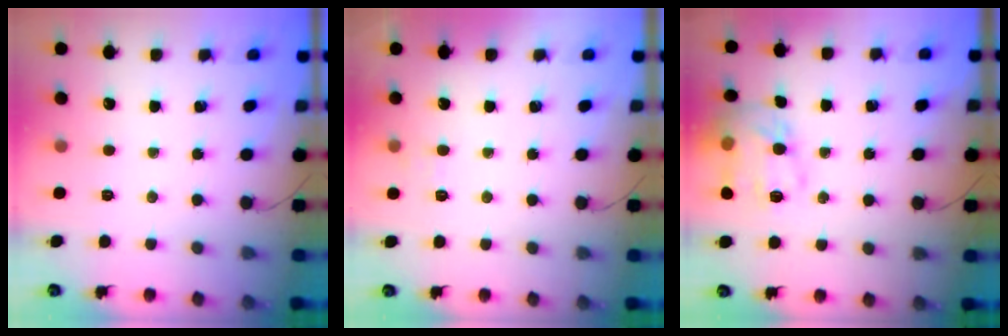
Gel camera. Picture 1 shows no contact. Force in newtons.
{"total": 5.0, "press": 4.8, "slide": 1.3}
{"total": 13.5, "press": 13.5, "slide": 0.4}